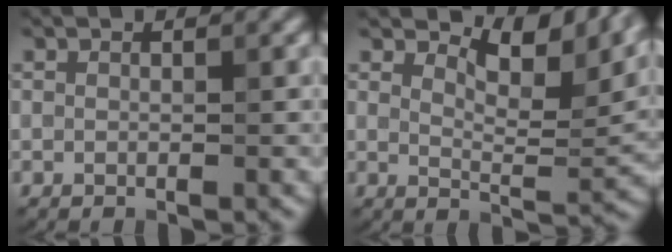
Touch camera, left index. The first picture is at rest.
{"total": 7.7, "force": [5.1, 2.8, 5.0], "torque": [-0.072, 0.002, 0.085]}